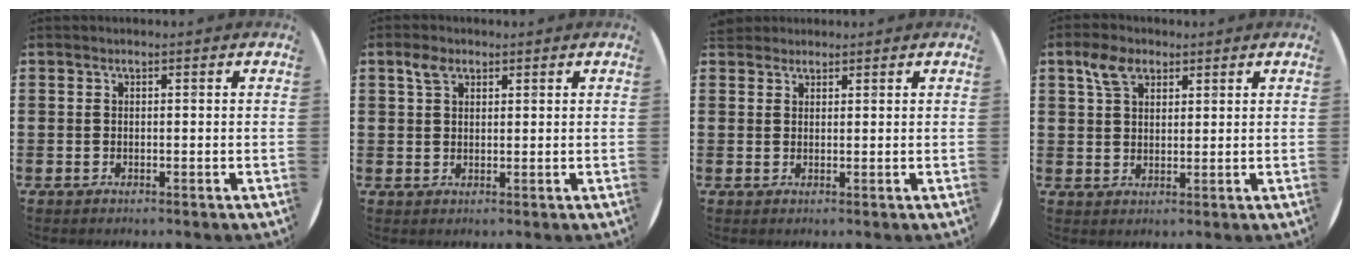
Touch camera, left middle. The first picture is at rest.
{"total": 2.5, "force": [1.6, 1.5, 1.1], "torque": [-0.017, 0.002, 0.028]}
{"total": 1.8, "force": [1.7, 0.7, 0.0], "torque": [0.006, 0.003, 0.032]}
{"total": 4.4, "force": [2.8, 2.5, 2.3], "torque": [-0.044, 0.006, 0.050]}